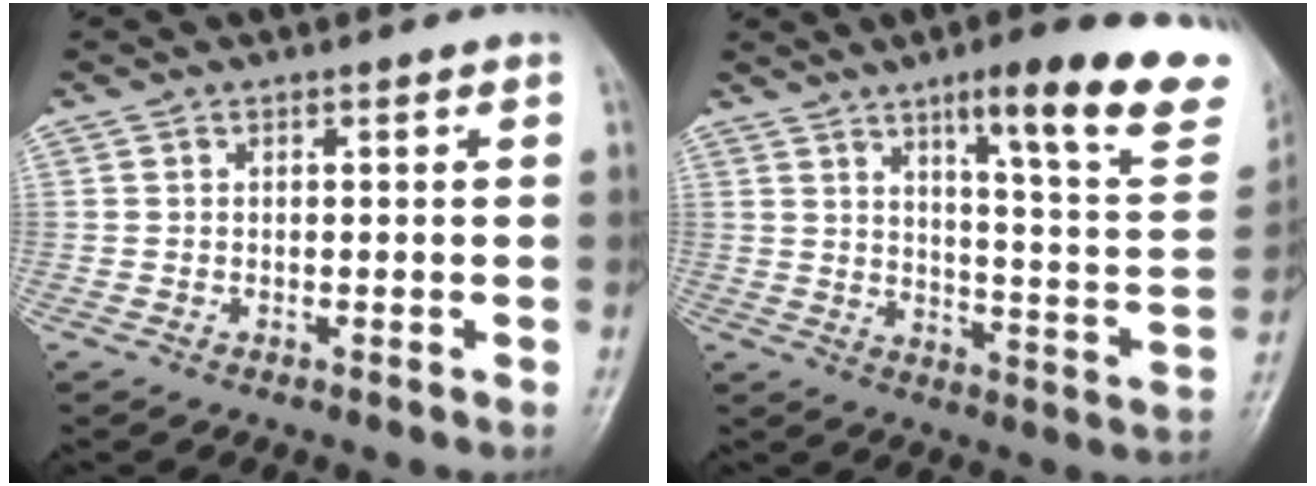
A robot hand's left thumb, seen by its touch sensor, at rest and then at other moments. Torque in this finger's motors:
{"motor_torque": [1.09, 0.87, 1.49, -1.27, 0.12]}